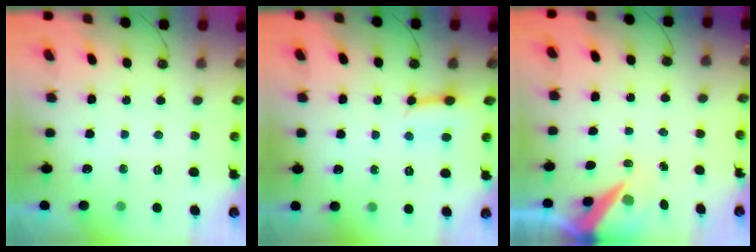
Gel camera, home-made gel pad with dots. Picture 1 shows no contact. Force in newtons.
{"total": 4.5, "press": 4.5, "slide": 0.6}
{"total": 9.0, "press": 9.0, "slide": 0.8}